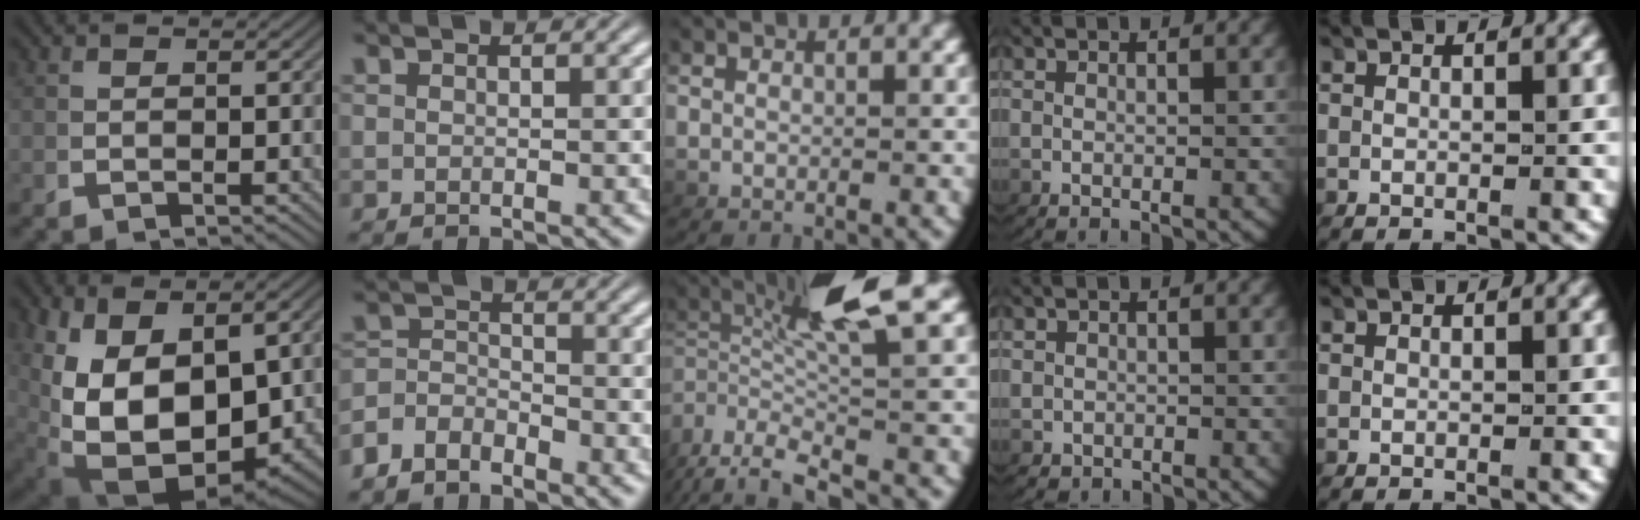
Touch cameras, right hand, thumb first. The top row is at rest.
{"thumb": {"total": 14.8, "force": [-1.5, 8.8, 11.8], "torque": [-0.252, -0.063, 0.021]}, "index": {"total": 3.9, "force": [-2.8, 2.5, 1.1], "torque": [-0.012, -0.015, -0.048]}, "middle": {"total": 7.9, "force": [1.5, 2.7, 7.3], "torque": [-0.147, 0.013, 0.028]}, "ring": {"total": 1.5, "force": [-0.6, 1.4, -0.1], "torque": [-0.005, -0.009, -0.006]}}